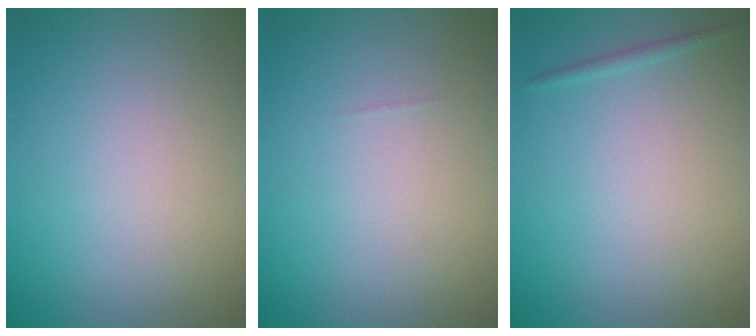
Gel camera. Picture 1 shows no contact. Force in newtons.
{"total": 0.0}
{"total": 0.6, "press": 0.6, "slide": 0.1}